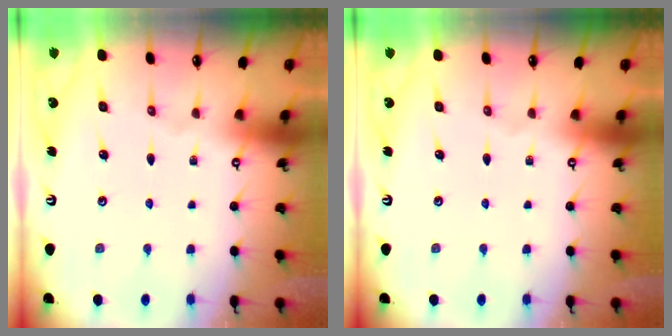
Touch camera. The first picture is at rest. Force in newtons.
{"total": 0.0}